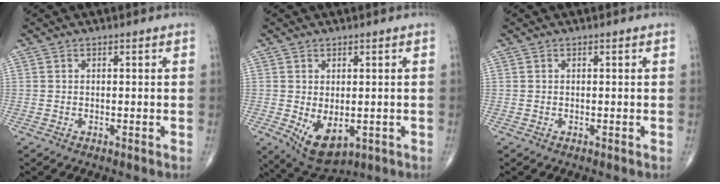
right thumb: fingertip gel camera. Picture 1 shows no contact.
{"total": 7.8, "force": [-1.5, 4.5, 6.2], "torque": [-0.091, -0.010, -0.004]}
{"total": 0.0}